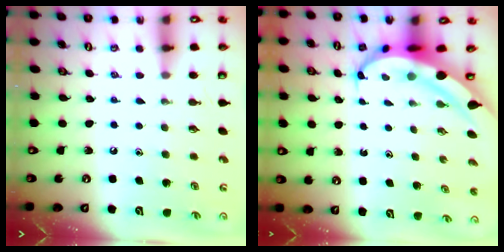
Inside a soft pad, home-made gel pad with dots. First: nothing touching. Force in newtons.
{"total": 6.4, "press": 6.2, "slide": 1.5}